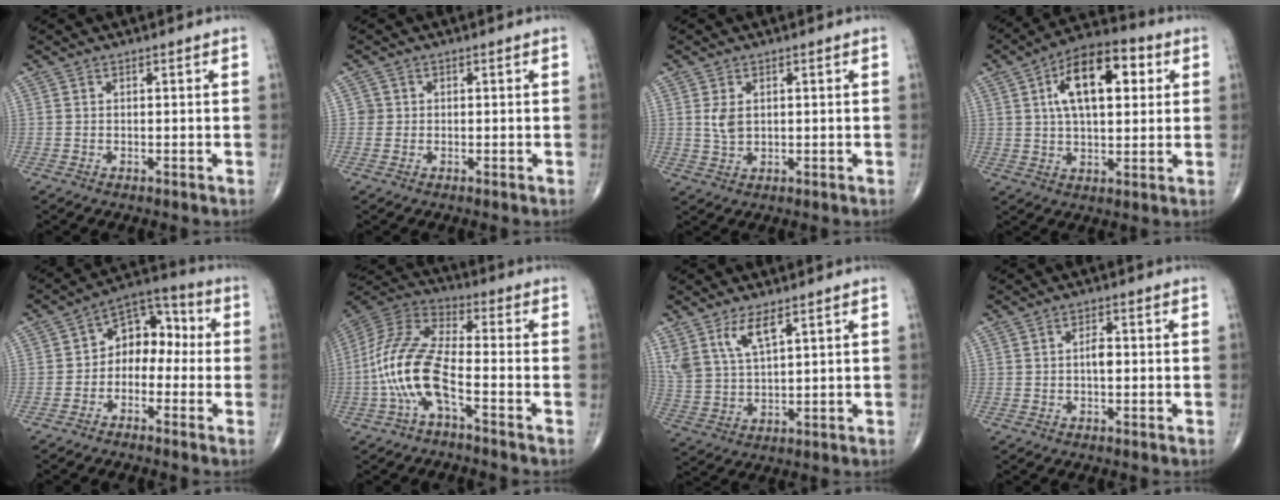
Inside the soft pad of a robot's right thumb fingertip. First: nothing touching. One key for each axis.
{"total": 1.4, "fx": 0.0, "fy": 1.4, "fz": 0.0, "tx": 0.010, "ty": 0.005, "tz": -0.002}
{"total": 3.3, "fx": 0.7, "fy": 2.1, "fz": 2.4, "tx": -0.043, "ty": -0.006, "tz": 0.019}
{"total": 15.9, "fx": 4.5, "fy": 7.9, "fz": 13.0, "tx": -0.191, "ty": 0.012, "tz": 0.067}
{"total": 9.5, "fx": -1.0, "fy": 6.8, "fz": 6.6, "tx": -0.060, "ty": 0.046, "tz": -0.037}
{"total": 14.0, "fx": -4.7, "fy": 4.9, "fz": 12.3, "tx": -0.274, "ty": 0.040, "tz": -0.096}
{"total": 7.6, "fx": 4.6, "fy": 2.8, "fz": 5.4, "tx": -0.109, "ty": -0.019, "tz": 0.102}
{"total": 2.4, "fx": -0.1, "fy": 1.2, "fz": 2.1, "tx": -0.032, "ty": 0.003, "tz": -0.007}